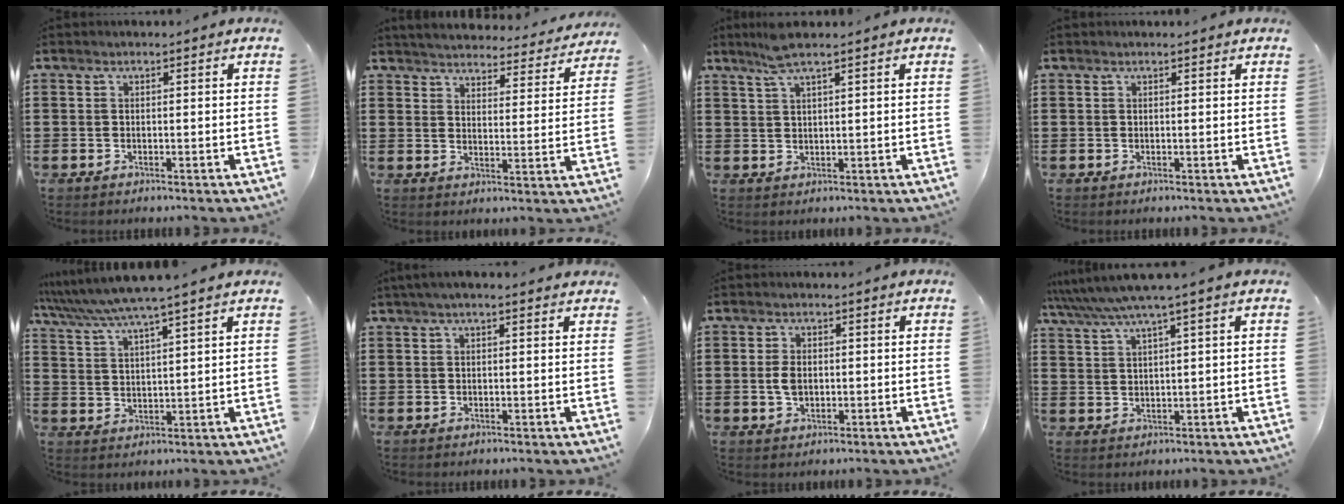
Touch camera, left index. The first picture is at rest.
{"total": 3.9, "force": [3.9, -0.1, 0.1], "torque": [-0.018, -0.034, 0.062]}
{"total": 4.0, "force": [2.9, 0.1, 2.8], "torque": [-0.061, 0.003, 0.052]}
{"total": 0.0}
{"total": 5.6, "force": [4.9, -0.7, 2.5], "torque": [-0.066, -0.024, 0.084]}
{"total": 1.7, "force": [1.1, 0.3, 1.3], "torque": [-0.025, 0.005, 0.019]}
{"total": 3.0, "force": [-0.1, 1.9, 2.3], "torque": [-0.055, 0.002, -0.004]}
{"total": 4.3, "force": [2.9, -0.4, 3.2], "torque": [-0.071, -0.009, 0.048]}